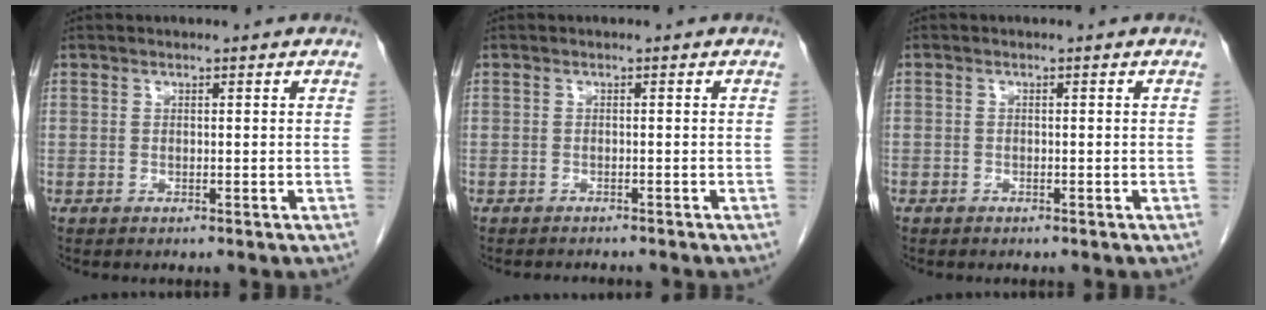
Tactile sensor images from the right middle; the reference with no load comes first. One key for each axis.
{"total": 2.7, "fx": -2.6, "fy": 0.3, "fz": 0.7, "tx": -0.008, "ty": -0.004, "tz": -0.031}
{"total": 0.8, "fx": -0.5, "fy": 0.5, "fz": 0.0, "tx": -0.006, "ty": 0.003, "tz": -0.009}